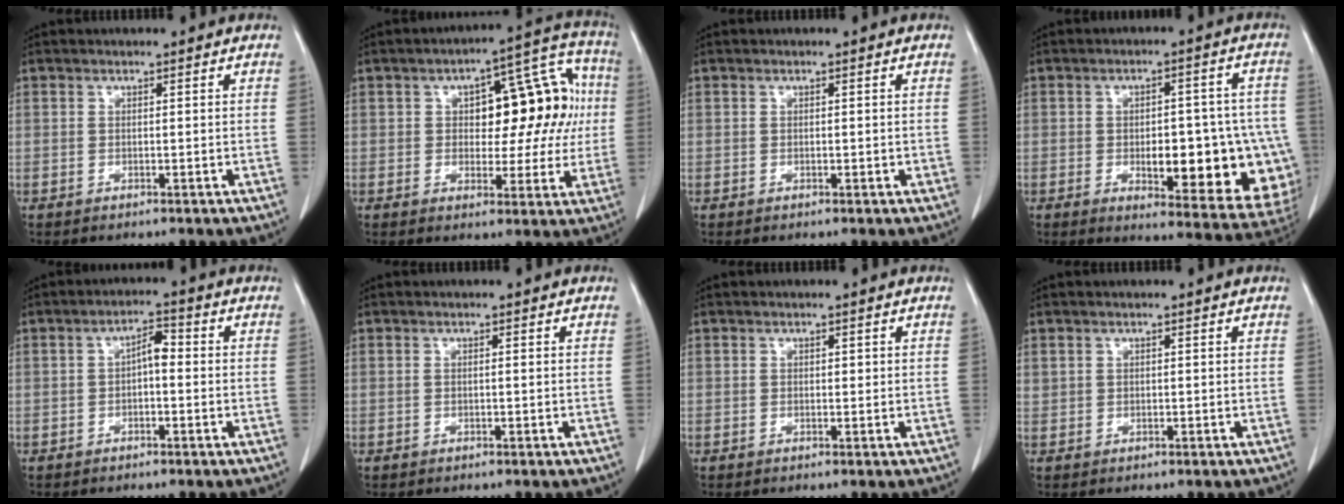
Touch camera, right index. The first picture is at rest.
{"total": 13.8, "force": [1.7, 6.8, 11.9], "torque": [-0.135, 0.052, 0.027]}
{"total": 0.7, "force": [-0.1, 0.4, 0.6], "torque": [-0.008, -0.001, 0.000]}
{"total": 17.6, "force": [-3.8, 6.4, 15.9], "torque": [-0.125, 0.023, -0.024]}
{"total": 3.1, "force": [-0.2, 1.2, 2.9], "torque": [-0.045, 0.015, -0.005]}
{"total": 0.0}
{"total": 0.5, "force": [0.2, 0.3, 0.3], "torque": [0.000, 0.001, 0.001]}
{"total": 0.7, "force": [0.4, 0.5, 0.1], "torque": [0.006, 0.005, 0.007]}